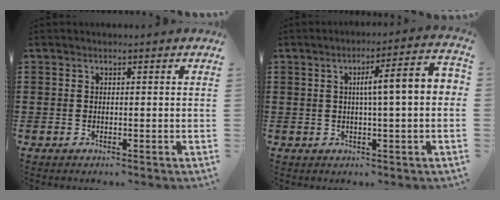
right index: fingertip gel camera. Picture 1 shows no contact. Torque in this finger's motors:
{"motor_torque": [0.68, -0.14, 0.79, 0.10]}